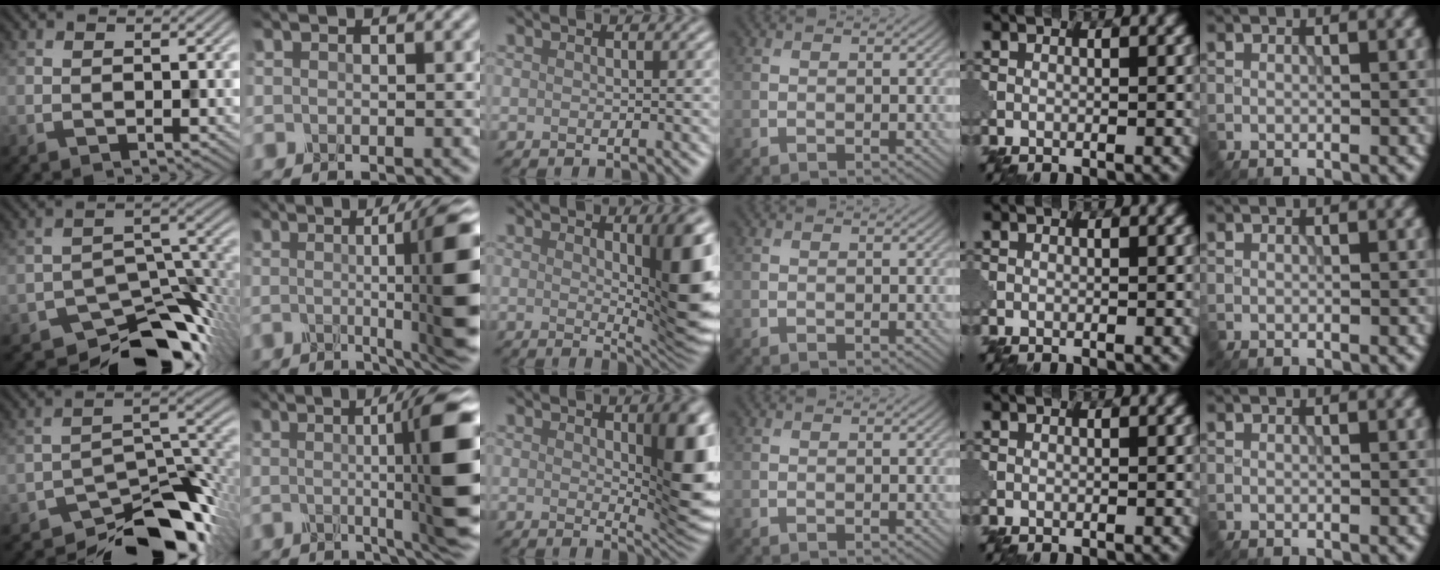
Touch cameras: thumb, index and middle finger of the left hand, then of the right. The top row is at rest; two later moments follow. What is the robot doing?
{"motion": "shake", "object": "sieve"}